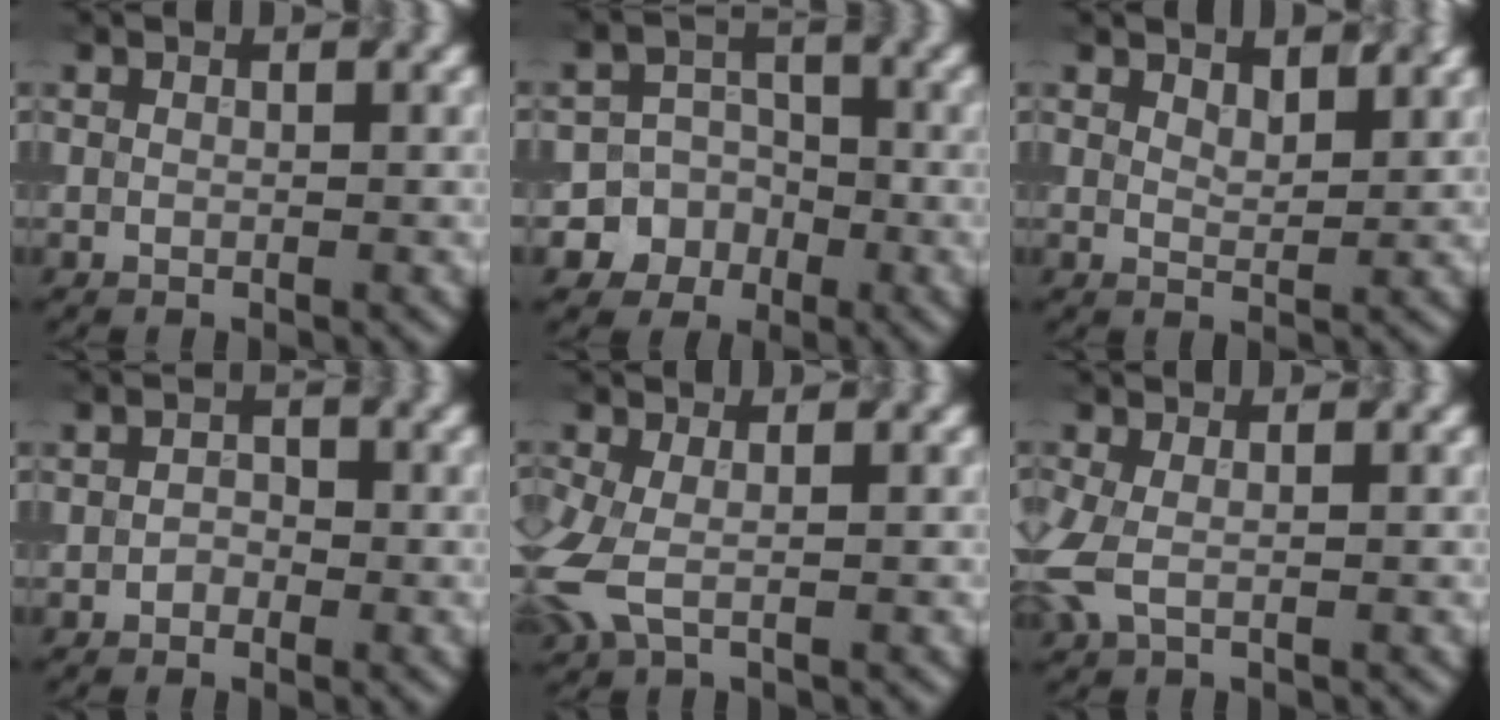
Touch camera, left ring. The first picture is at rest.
{"total": 6.3, "force": [-2.9, 5.6, 0.4], "torque": [0.020, -0.001, -0.060]}
{"total": 2.0, "force": [1.7, 0.6, 0.9], "torque": [-0.013, 0.000, 0.031]}
{"total": 1.1, "force": [-0.5, 0.9, 0.5], "torque": [-0.004, -0.001, -0.011]}
{"total": 3.2, "force": [-0.3, 1.7, 2.7], "torque": [-0.082, -0.006, -0.011]}
{"total": 2.5, "force": [-0.1, 1.3, 2.1], "torque": [-0.059, -0.001, -0.007]}